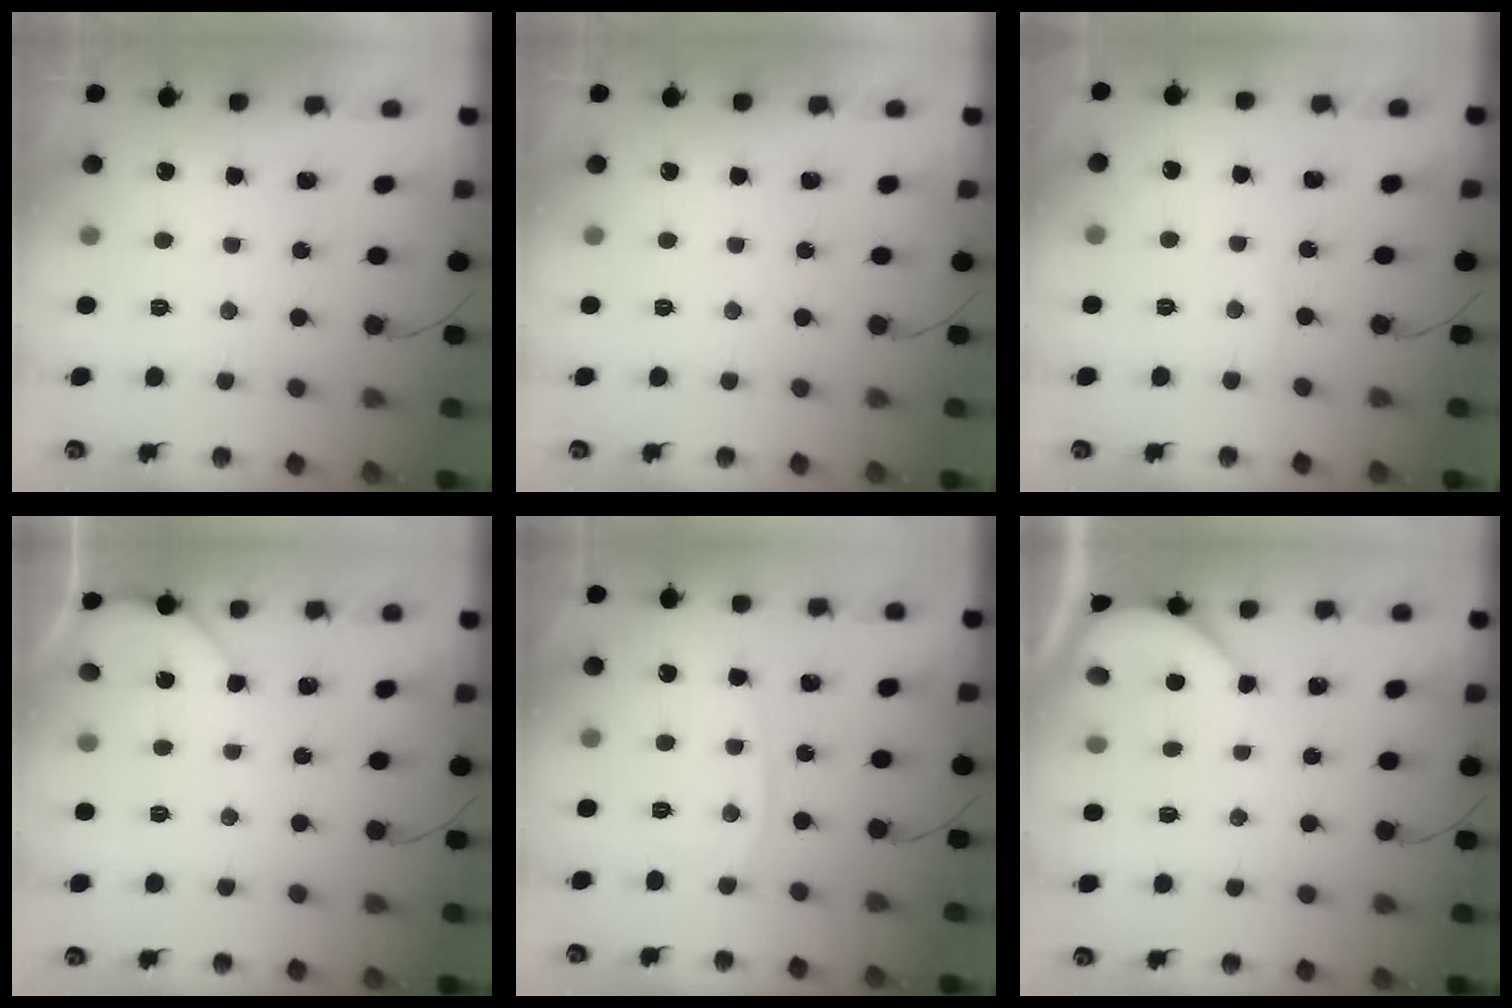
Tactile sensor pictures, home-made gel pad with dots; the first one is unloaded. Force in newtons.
{"total": 0.0}
{"total": 2.0, "press": 2.0, "slide": 0.2}
{"total": 2.7, "press": 2.6, "slide": 0.4}
{"total": 6.2, "press": 6.1, "slide": 0.8}
{"total": 3.0, "press": 3.0, "slide": 0.3}